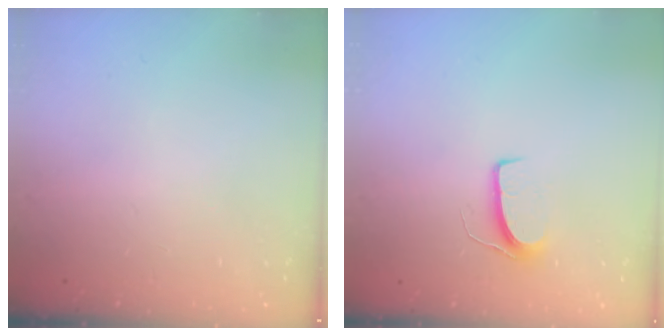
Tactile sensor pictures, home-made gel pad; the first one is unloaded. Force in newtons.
{"total": 6.6, "press": 6.6, "slide": 0.5}